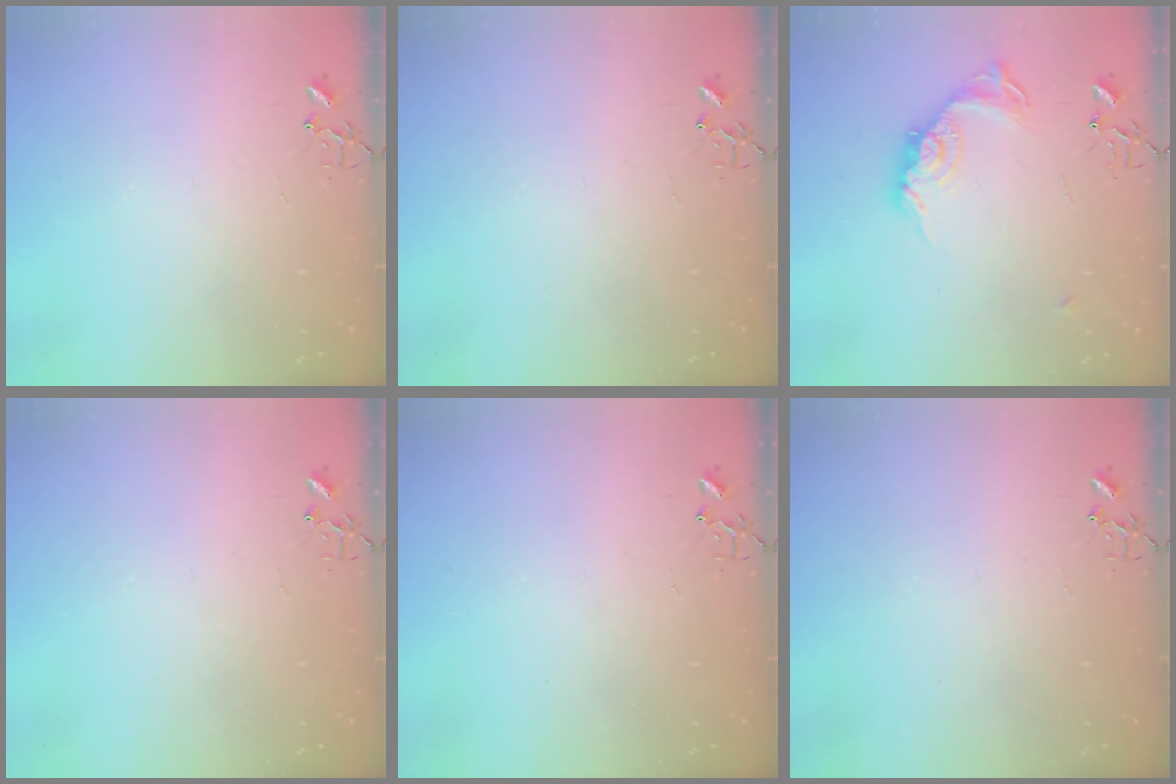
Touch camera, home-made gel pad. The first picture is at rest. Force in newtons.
{"total": 0.0}
{"total": 14.2, "press": 14.2, "slide": 0.6}
{"total": 0.0}
{"total": 0.0}
{"total": 0.0}